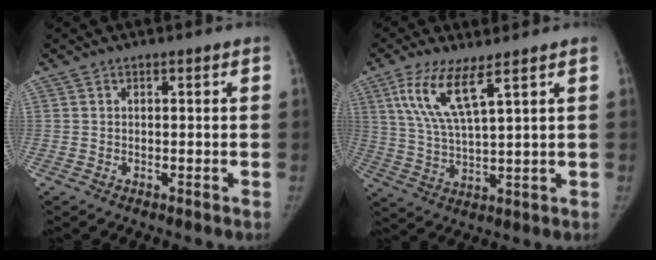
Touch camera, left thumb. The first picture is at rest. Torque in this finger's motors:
{"motor_torque": [0.09, 0.50, 0.51, 0.35, 0.36]}